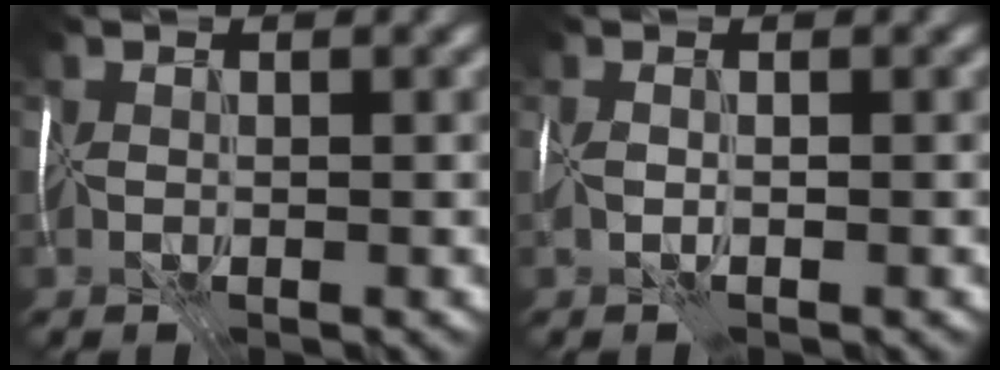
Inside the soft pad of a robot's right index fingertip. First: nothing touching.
{"total": 1.9, "force": [-0.4, 0.9, 1.7], "torque": [-0.037, -0.003, -0.010]}